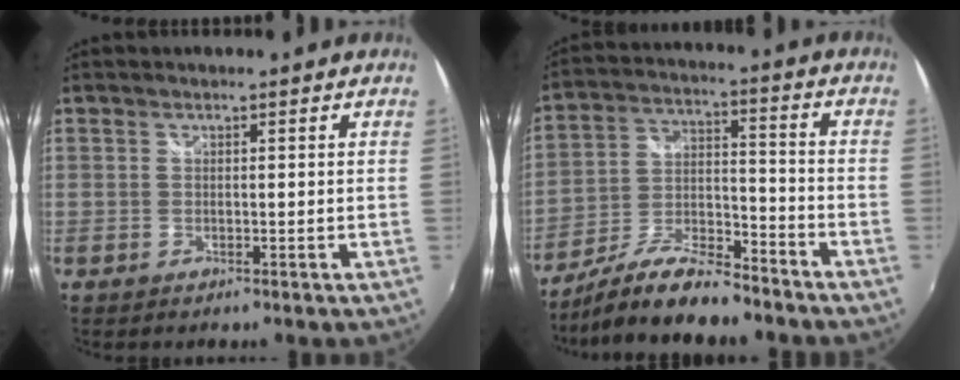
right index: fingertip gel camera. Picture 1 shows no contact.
{"total": 14.4, "force": [-11.9, 3.3, 7.4], "torque": [-0.156, -0.007, -0.214]}